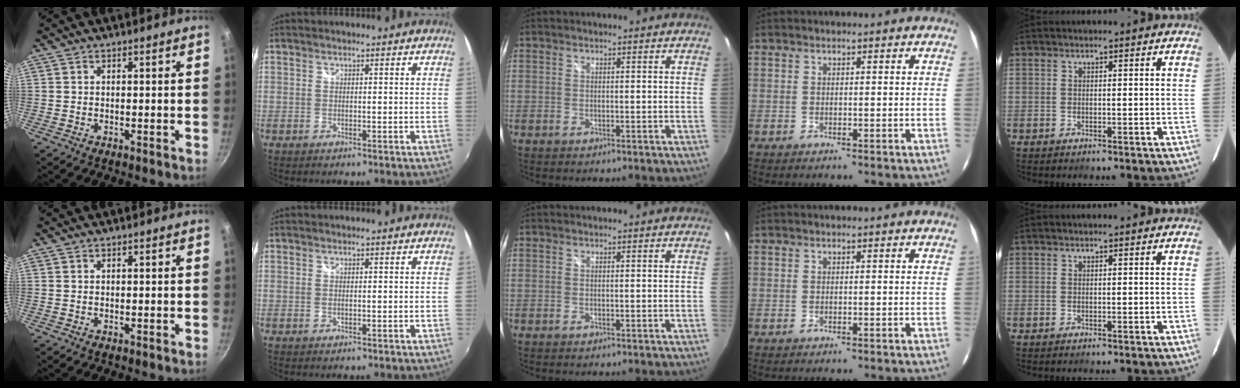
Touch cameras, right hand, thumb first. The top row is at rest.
{}